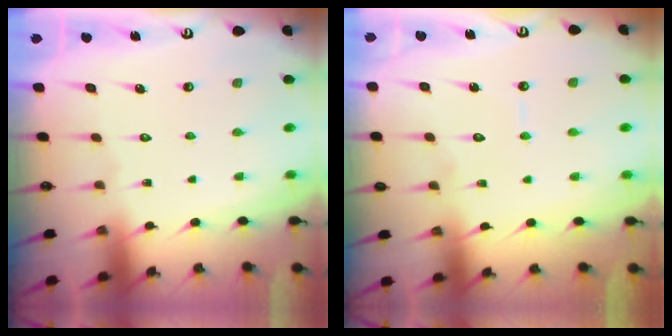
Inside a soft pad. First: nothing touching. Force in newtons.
{"total": 3.7, "press": 3.7, "slide": 0.3}